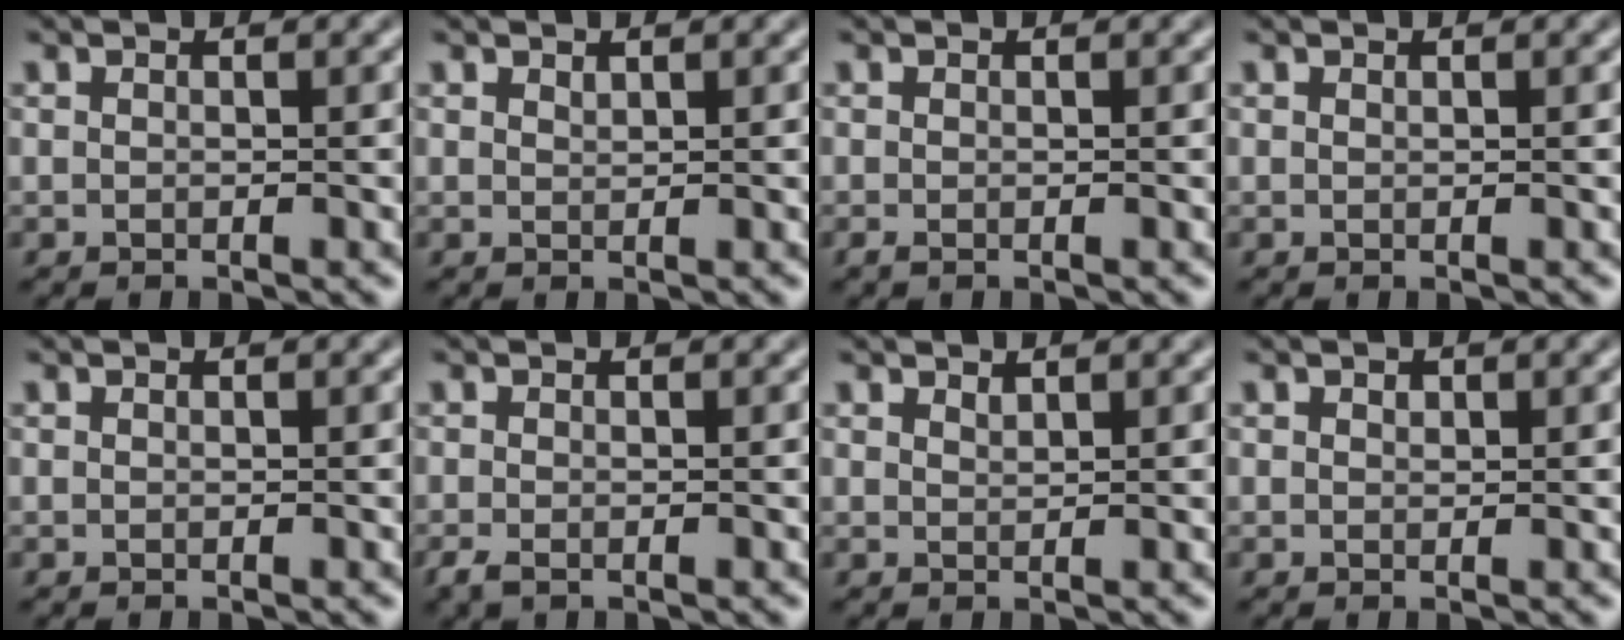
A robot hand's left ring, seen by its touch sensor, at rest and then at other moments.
{"total": 0.5, "force": [0.5, 0.1, 0.2], "torque": [-0.003, -0.002, 0.012]}
{"total": 0.5, "force": [-0.3, 0.1, 0.4], "torque": [-0.008, -0.005, -0.005]}
{"total": 0.0}
{"total": 0.0}
{"total": 1.3, "force": [-0.9, 0.5, 0.8], "torque": [-0.023, -0.007, -0.019]}
{"total": 0.7, "force": [0.7, 0.1, 0.2], "torque": [-0.002, -0.002, 0.015]}
{"total": 0.6, "force": [0.3, 0.4, 0.2], "torque": [-0.003, -0.002, 0.004]}